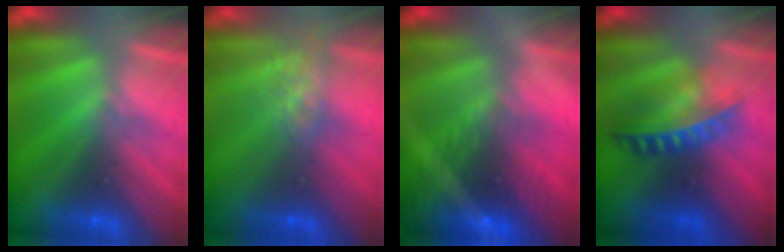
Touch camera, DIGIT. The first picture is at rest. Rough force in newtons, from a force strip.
{"total": 4.2}
{"total": 6.8}
{"total": 7.3}